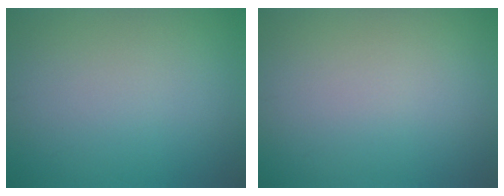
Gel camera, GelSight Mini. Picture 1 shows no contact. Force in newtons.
{"total": 0.0}